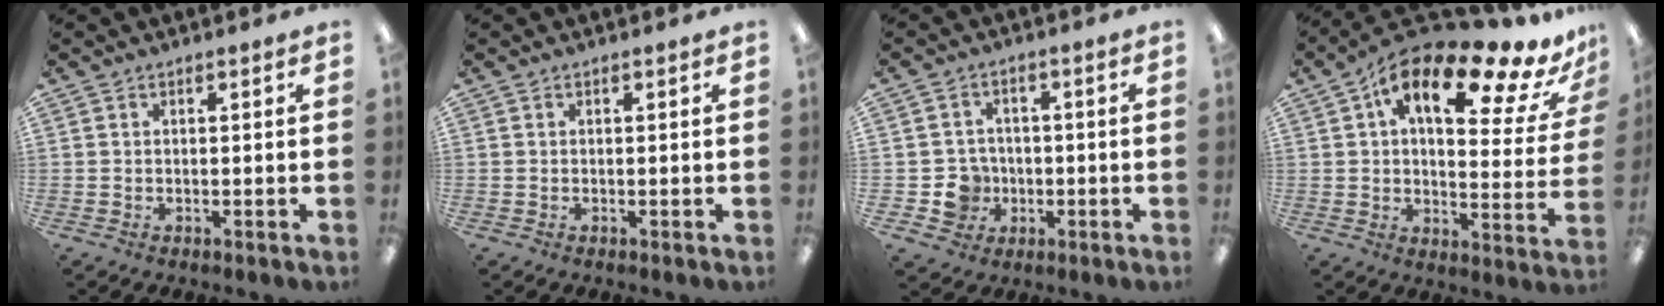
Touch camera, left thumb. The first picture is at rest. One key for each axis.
{"total": 0.0}
{"total": 6.8, "fx": -1.5, "fy": 6.4, "fz": 1.9, "tx": -0.046, "ty": 0.014, "tz": -0.021}
{"total": 19.4, "fx": 11.5, "fy": 7.2, "fz": 13.9, "tx": -0.220, "ty": -0.059, "tz": 0.184}